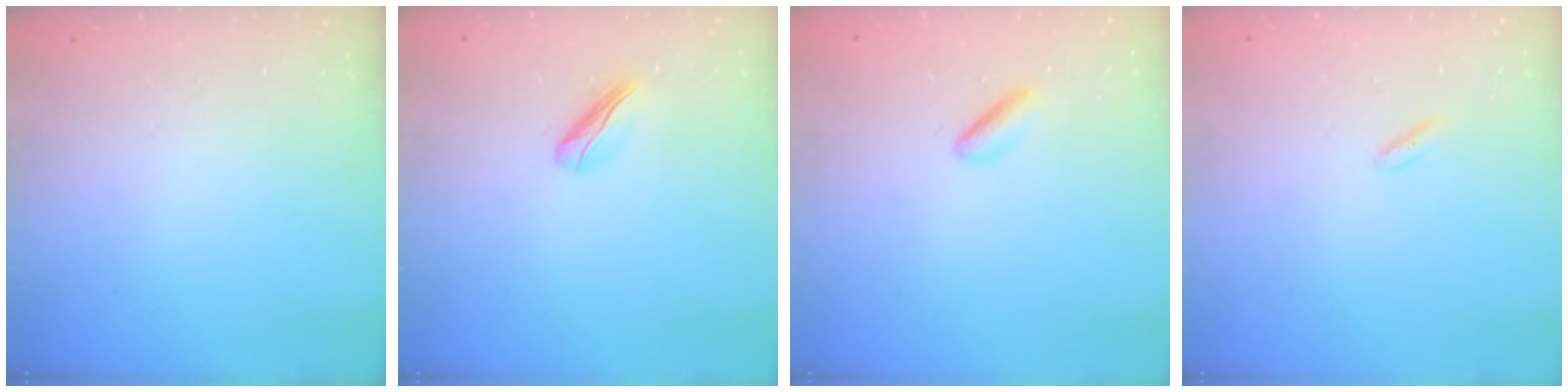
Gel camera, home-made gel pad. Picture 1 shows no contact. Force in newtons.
{"total": 4.7, "press": 4.6, "slide": 0.6}
{"total": 3.0, "press": 2.8, "slide": 1.0}
{"total": 2.2, "press": 2.0, "slide": 1.0}